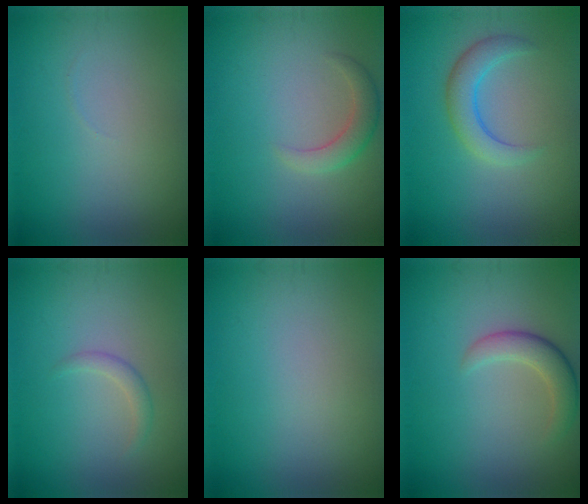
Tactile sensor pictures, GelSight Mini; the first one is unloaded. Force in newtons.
{"total": 2.3, "press": 2.3, "slide": 0.4}
{"total": 3.0, "press": 2.9, "slide": 0.2}
{"total": 1.2, "press": 1.2, "slide": 0.1}
{"total": 0.0}
{"total": 2.9, "press": 2.9, "slide": 0.2}